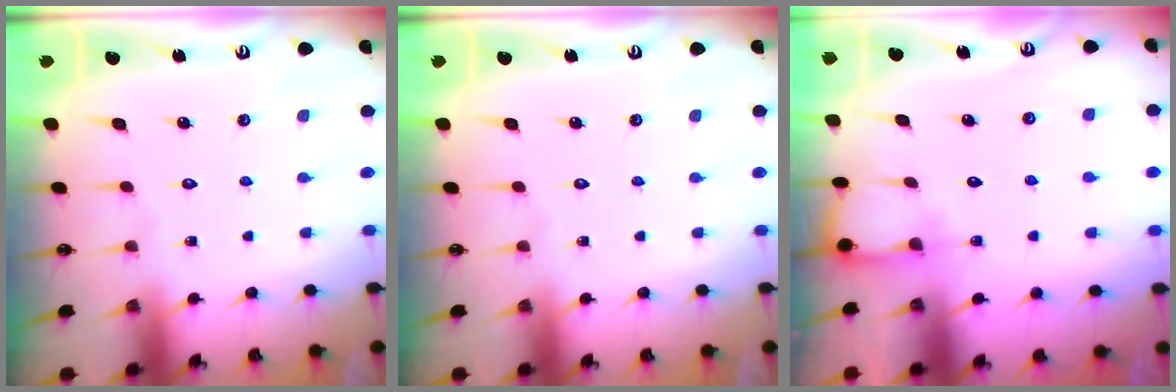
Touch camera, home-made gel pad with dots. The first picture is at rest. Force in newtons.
{"total": 0.0}
{"total": 6.2, "press": 6.2, "slide": 0.4}